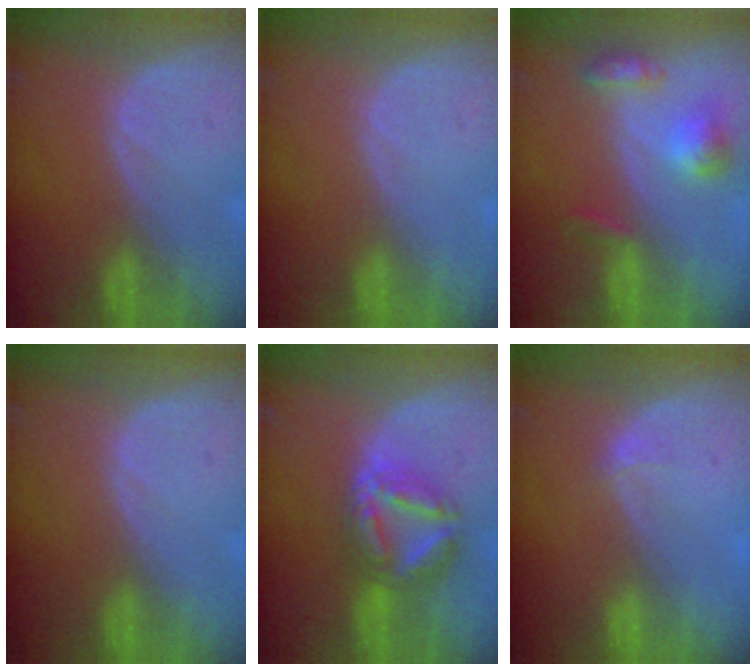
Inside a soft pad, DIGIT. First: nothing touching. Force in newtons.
{"total": 0.0}
{"total": 5.8, "press": 5.4, "slide": 2.3}
{"total": 0.0}
{"total": 7.6, "press": 7.6, "slide": 0.8}
{"total": 0.7, "press": 0.7, "slide": 0.1}